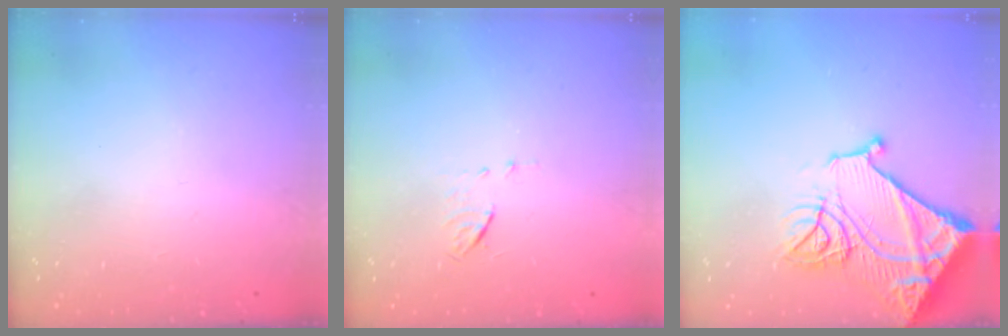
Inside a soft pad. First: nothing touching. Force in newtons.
{"total": 4.2, "press": 4.1, "slide": 0.9}
{"total": 22.0, "press": 21.8, "slide": 2.5}